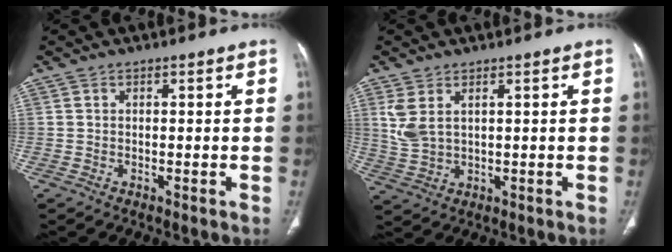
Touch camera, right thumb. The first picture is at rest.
{"total": 5.3, "force": [2.1, 2.7, 4.0], "torque": [-0.094, -0.003, 0.055]}